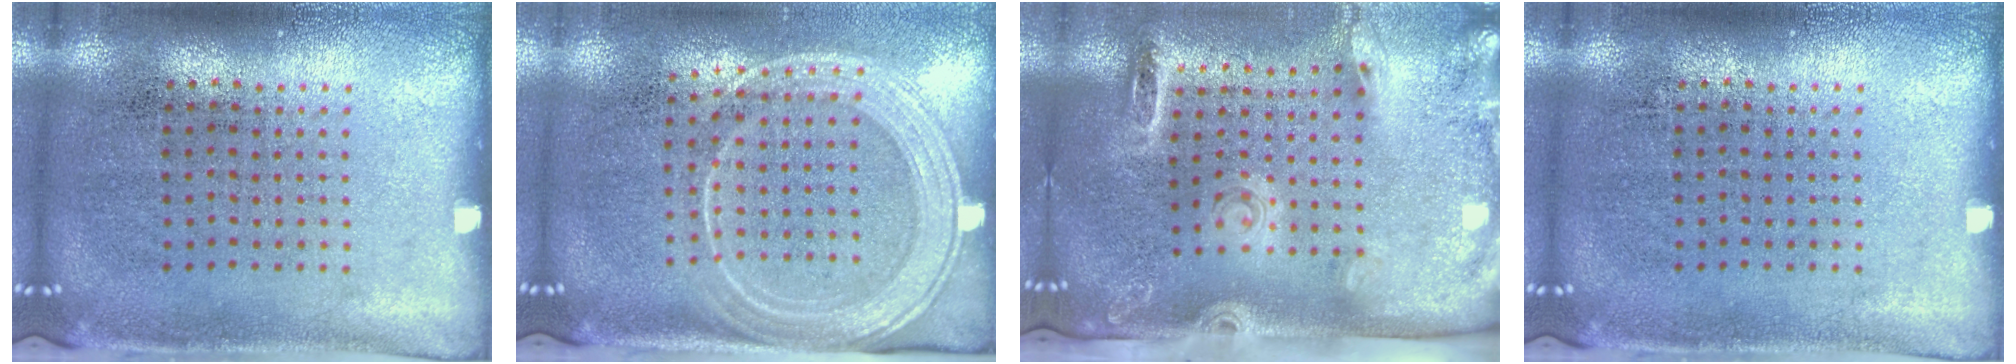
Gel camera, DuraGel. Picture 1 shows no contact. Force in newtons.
{"total": 2.1, "press": 1.8, "slide": 1.1}
{"total": 2.7, "press": 1.9, "slide": 1.9}
{"total": 0.0}